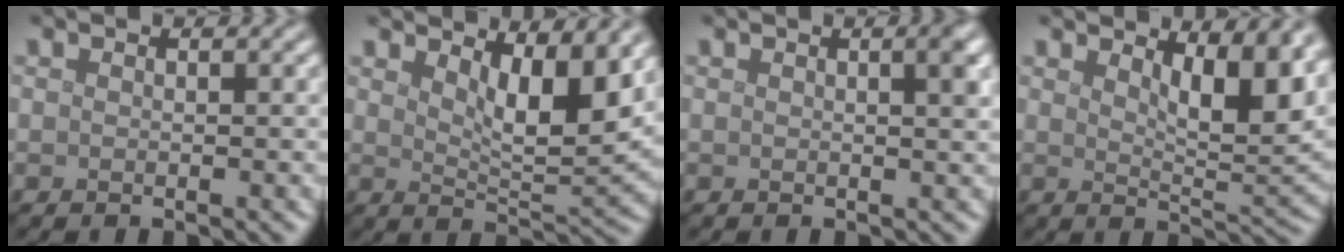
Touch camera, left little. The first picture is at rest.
{"total": 5.7, "force": [3.1, 1.7, 4.5], "torque": [-0.068, -0.012, 0.051]}
{"total": 2.2, "force": [0.6, 0.5, 2.0], "torque": [-0.018, 0.007, 0.005]}
{"total": 5.8, "force": [3.1, 1.9, 4.6], "torque": [-0.064, -0.009, 0.047]}